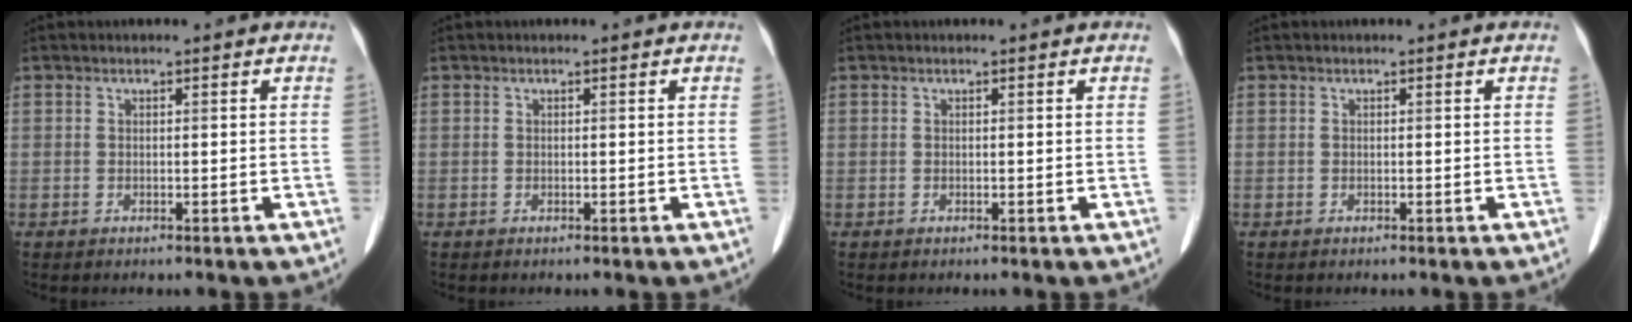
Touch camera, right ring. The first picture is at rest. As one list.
[{"total": 0.0}, {"total": 0.0}, {"total": 0.0}]